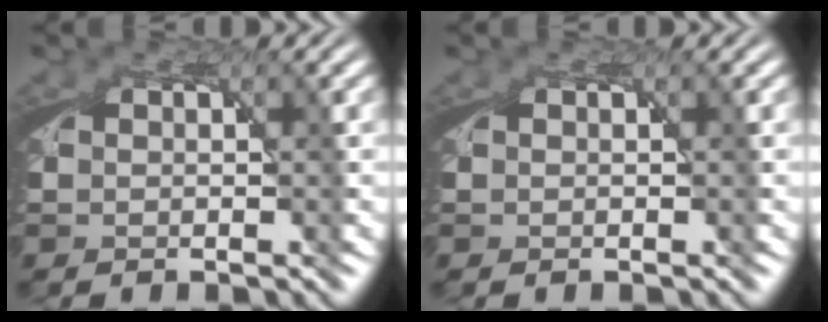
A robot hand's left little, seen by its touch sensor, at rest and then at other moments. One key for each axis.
{"total": 0.0}